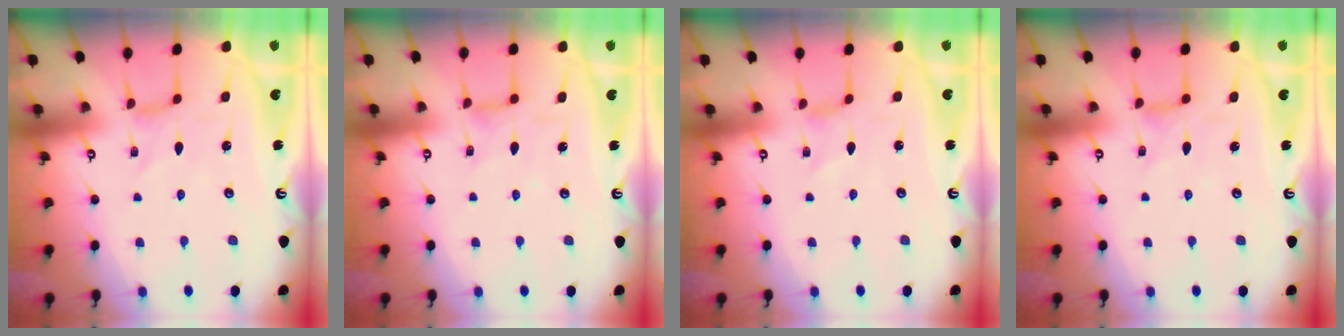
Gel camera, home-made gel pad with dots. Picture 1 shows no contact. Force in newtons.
{"total": 2.7, "press": 2.6, "slide": 0.5}
{"total": 0.0}
{"total": 1.2, "press": 1.1, "slide": 0.4}